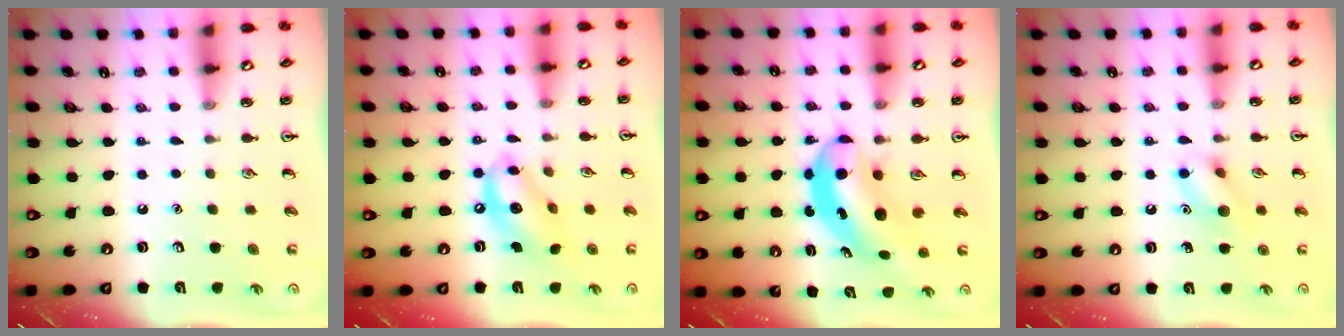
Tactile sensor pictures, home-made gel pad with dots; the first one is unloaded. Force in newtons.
{"total": 12.1, "press": 11.8, "slide": 3.0}
{"total": 6.7, "press": 6.5, "slide": 1.4}
{"total": 9.6, "press": 9.6, "slide": 0.7}